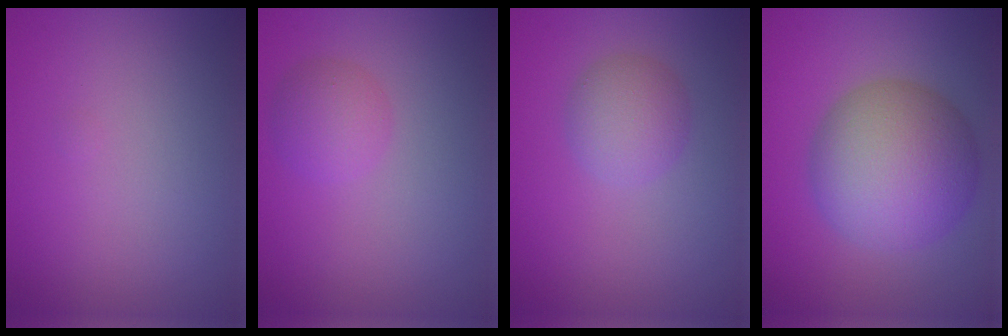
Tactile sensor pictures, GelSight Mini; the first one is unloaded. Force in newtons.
{"total": 2.4, "press": 2.4, "slide": 0.1}
{"total": 3.0, "press": 3.0, "slide": 0.1}
{"total": 9.7, "press": 9.7, "slide": 0.2}